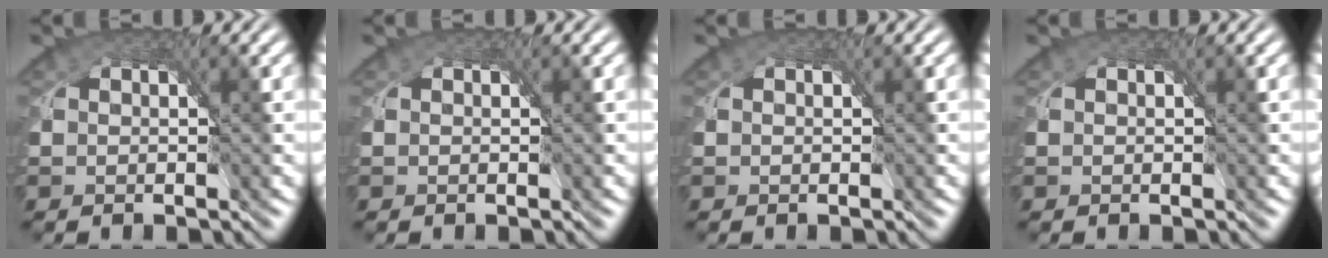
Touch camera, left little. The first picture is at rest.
{"total": 0.0}
{"total": 0.0}
{"total": 0.0}